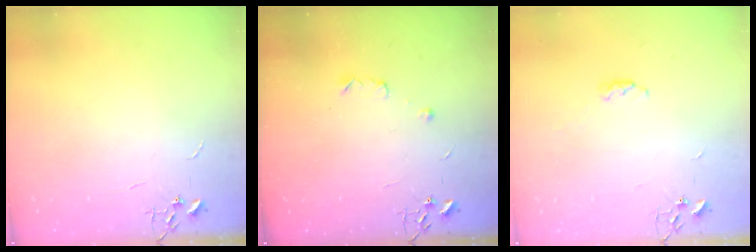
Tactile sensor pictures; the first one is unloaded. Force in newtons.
{"total": 5.1, "press": 4.9, "slide": 1.2}
{"total": 3.9, "press": 3.9, "slide": 0.5}